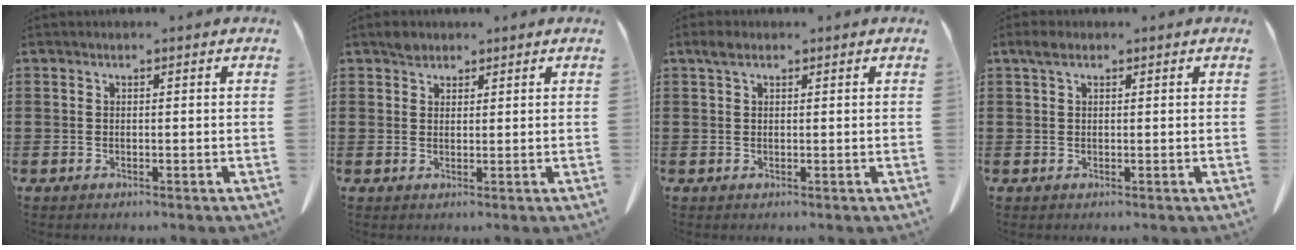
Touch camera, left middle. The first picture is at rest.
{"total": 1.9, "force": [1.6, 1.0, 0.4], "torque": [-0.005, -0.001, 0.029]}
{"total": 1.8, "force": [0.8, 1.0, 1.2], "torque": [-0.028, 0.007, 0.014]}
{"total": 1.8, "force": [0.7, 0.9, 1.4], "torque": [-0.031, 0.007, 0.011]}